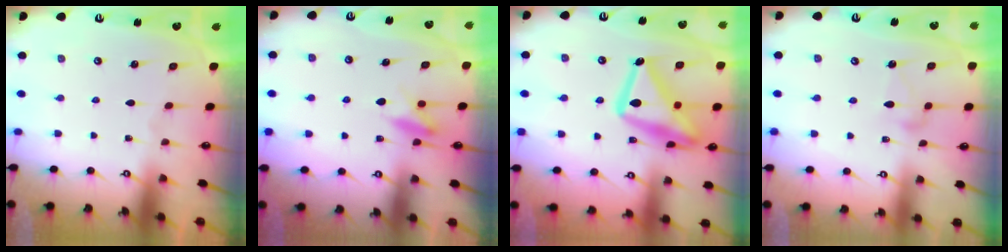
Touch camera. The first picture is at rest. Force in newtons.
{"total": 5.2, "press": 5.1, "slide": 0.9}
{"total": 21.5, "press": 21.4, "slide": 1.8}
{"total": 9.1, "press": 9.1, "slide": 0.1}